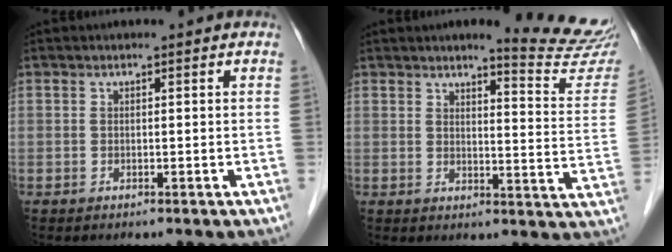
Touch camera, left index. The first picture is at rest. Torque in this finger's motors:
{"motor_torque": [0.92, -1.07, 0.32, 0.05]}